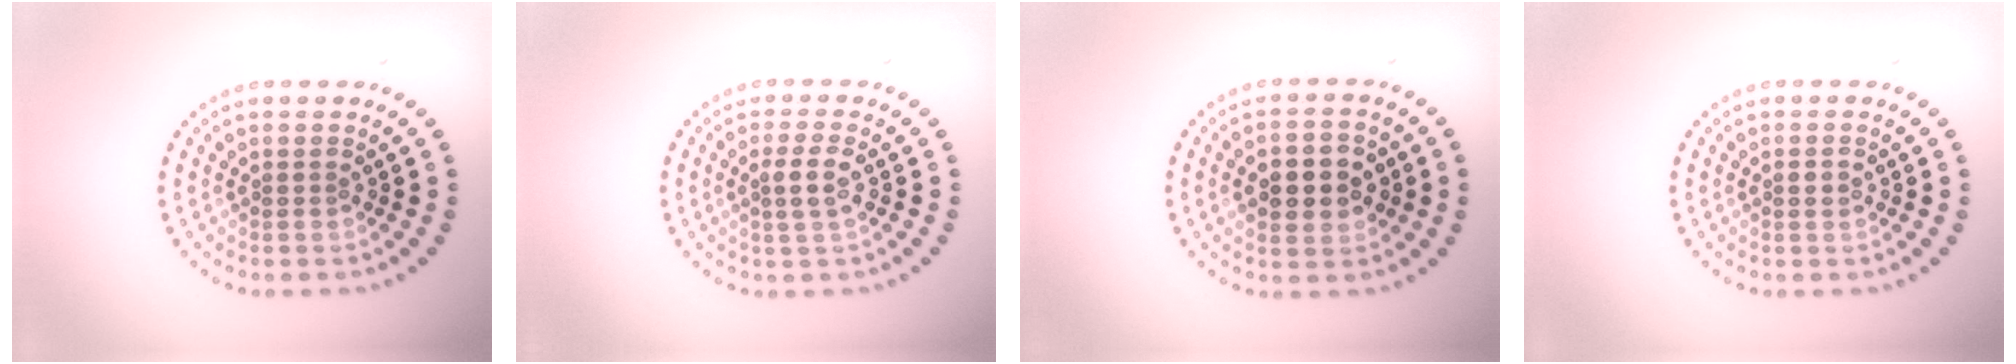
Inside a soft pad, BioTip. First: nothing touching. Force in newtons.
{"total": 2.0, "press": 1.9, "slide": 0.6}
{"total": 4.2, "press": 4.2, "slide": 0.3}
{"total": 1.2, "press": 1.2, "slide": 0.1}